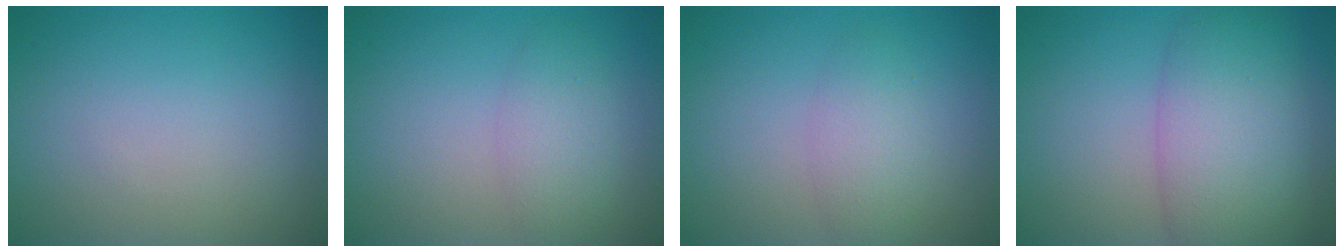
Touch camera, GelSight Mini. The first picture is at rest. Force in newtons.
{"total": 2.8, "press": 2.8, "slide": 0.2}
{"total": 2.7, "press": 2.7, "slide": 0.1}
{"total": 7.7, "press": 7.7, "slide": 0.3}